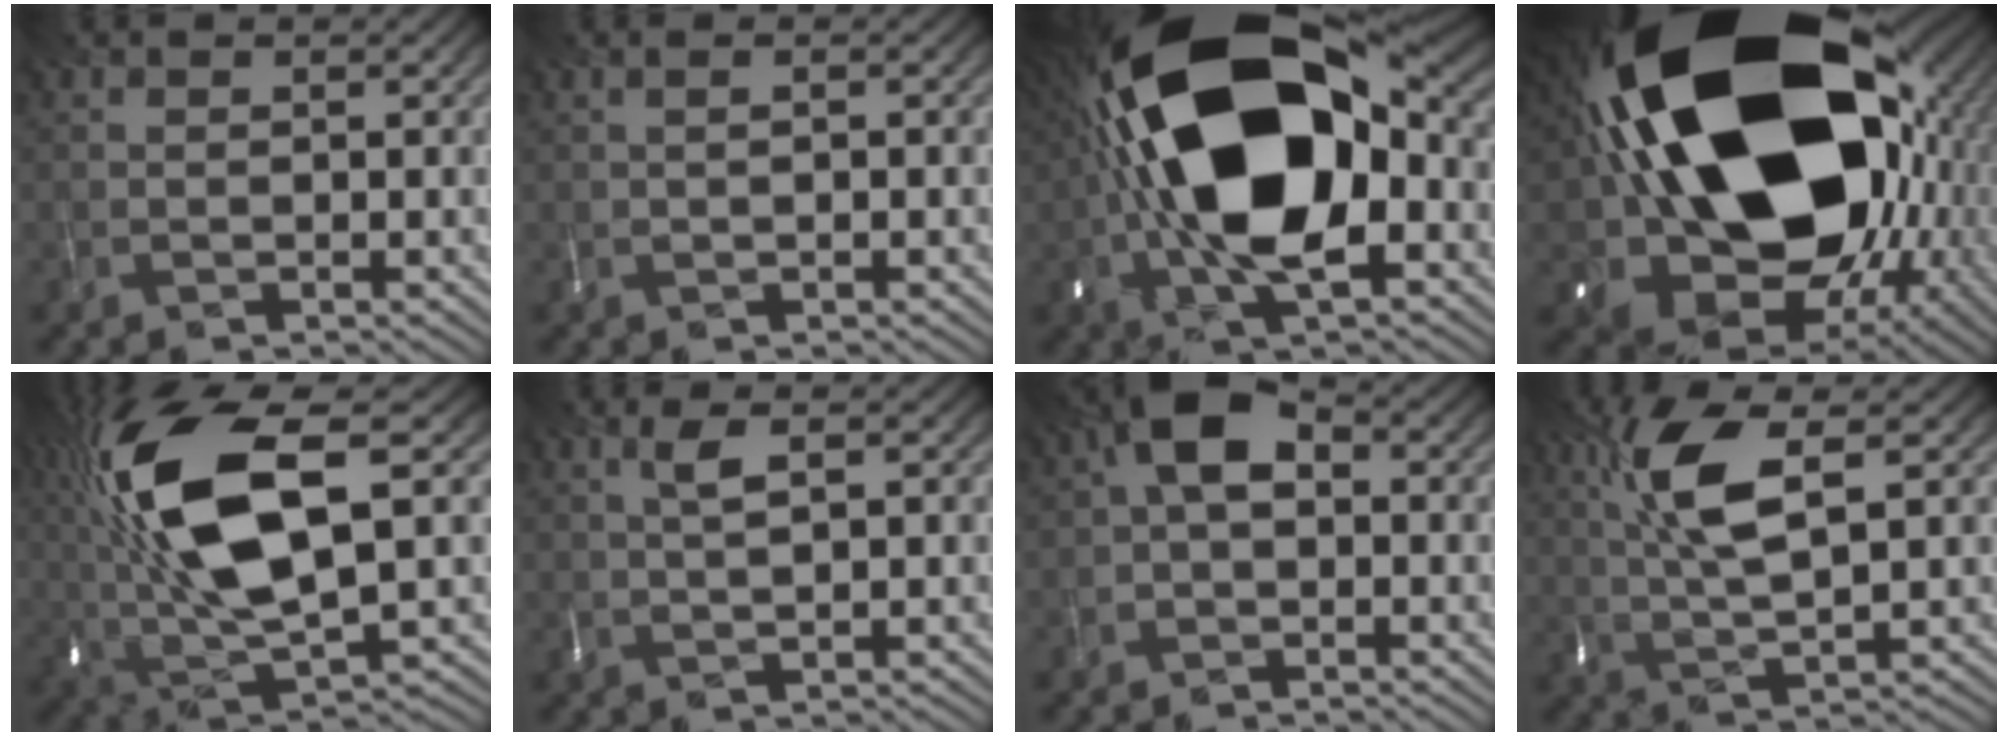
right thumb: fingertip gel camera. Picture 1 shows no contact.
{"total": 0.7, "force": [0.0, -0.3, 0.7], "torque": [-0.014, 0.005, 0.001]}
{"total": 19.6, "force": [-0.7, 10.2, 16.8], "torque": [-0.326, 0.001, -0.017]}
{"total": 24.1, "force": [2.8, 17.2, 16.6], "torque": [-0.327, -0.063, 0.066]}
{"total": 16.7, "force": [3.4, 6.7, 14.9], "torque": [-0.333, 0.013, 0.062]}
{"total": 2.6, "force": [0.9, 0.2, 2.4], "torque": [-0.055, 0.007, 0.021]}
{"total": 5.6, "force": [0.6, 3.3, 4.5], "torque": [-0.082, 0.020, -0.003]}
{"total": 8.6, "force": [2.7, 2.4, 7.8], "torque": [-0.175, 0.009, 0.054]}